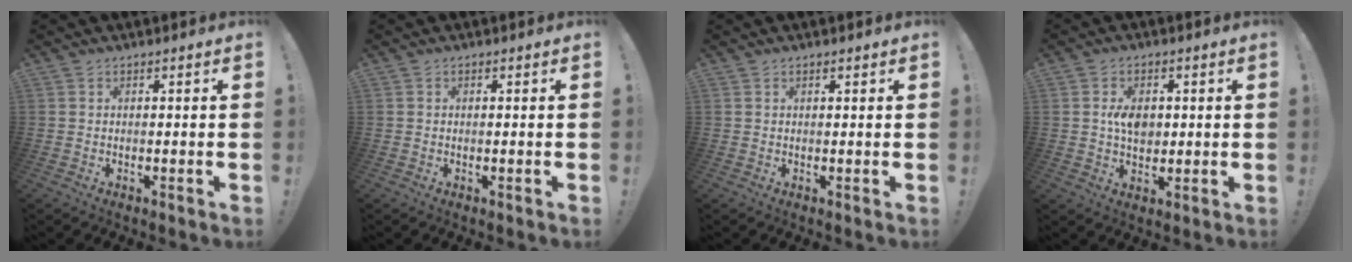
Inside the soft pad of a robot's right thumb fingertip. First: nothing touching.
{"total": 0.0}
{"total": 0.5, "force": [0.4, 0.2, 0.3], "torque": [0.009, -0.006, 0.005]}
{"total": 6.4, "force": [0.7, 4.4, 4.5], "torque": [-0.055, -0.001, 0.012]}